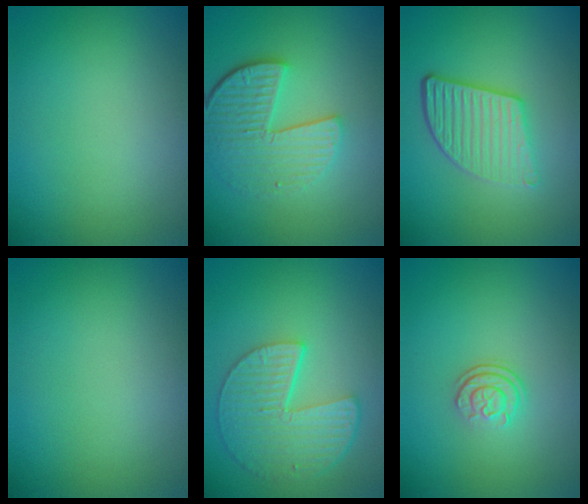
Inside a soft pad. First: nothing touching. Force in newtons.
{"total": 5.7, "press": 4.2, "slide": 3.9}
{"total": 5.0, "press": 3.7, "slide": 3.4}
{"total": 0.0}
{"total": 5.9, "press": 4.6, "slide": 3.7}
{"total": 2.3, "press": 1.7, "slide": 1.6}